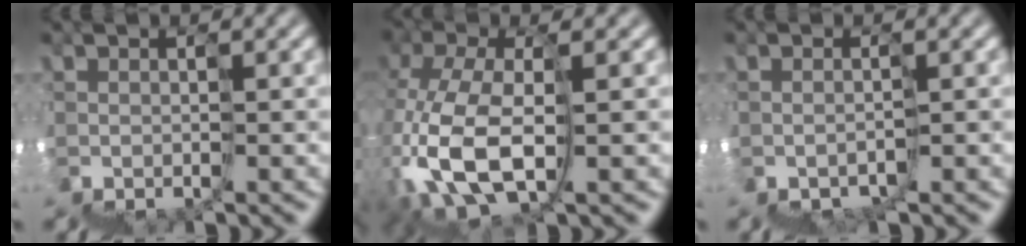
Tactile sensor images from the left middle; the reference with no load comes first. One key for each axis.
{"total": 5.2, "fx": -2.2, "fy": 2.7, "fz": 3.8, "tx": -0.109, "ty": 0.007, "tz": -0.046}
{"total": 1.9, "fx": -1.8, "fy": -0.4, "fz": -0.2, "tx": -0.003, "ty": -0.003, "tz": -0.039}